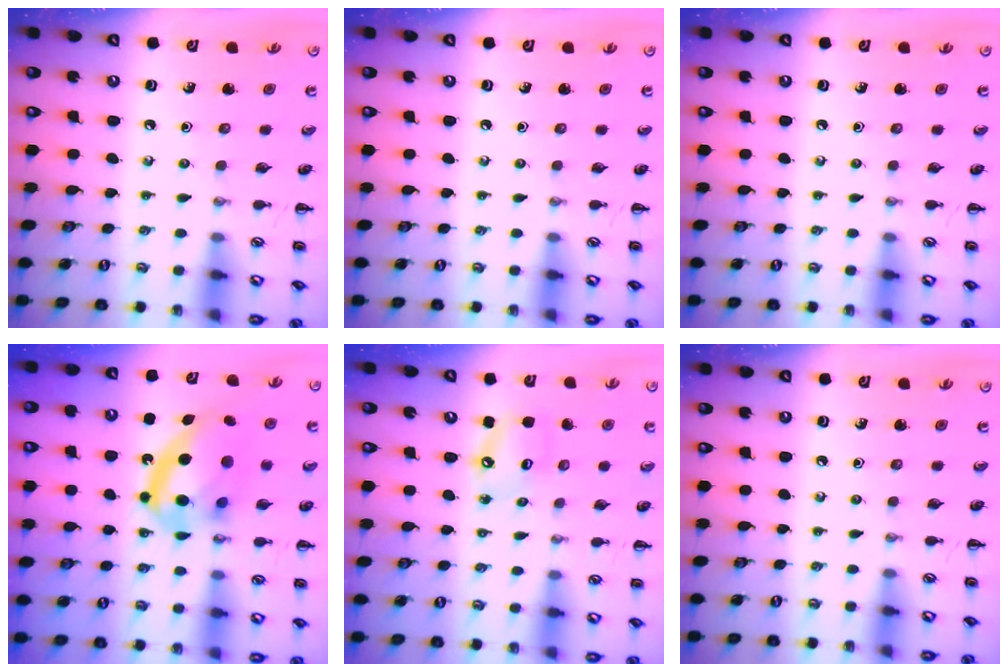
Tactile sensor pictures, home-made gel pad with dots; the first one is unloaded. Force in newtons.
{"total": 0.0}
{"total": 0.0}
{"total": 16.8, "press": 16.3, "slide": 3.9}
{"total": 6.1, "press": 6.0, "slide": 1.2}
{"total": 0.0}